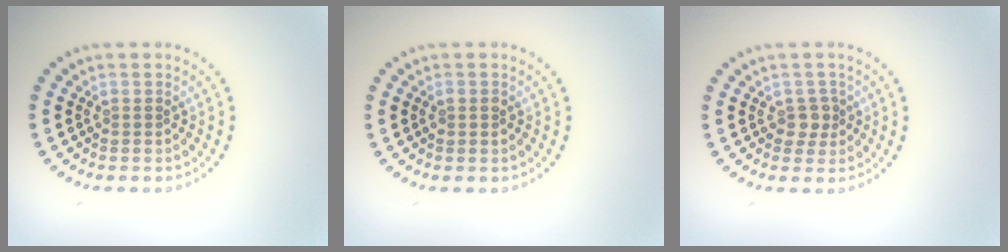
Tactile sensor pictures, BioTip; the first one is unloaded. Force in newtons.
{"total": 1.0, "press": 1.0, "slide": 0.2}
{"total": 1.6, "press": 1.4, "slide": 0.8}